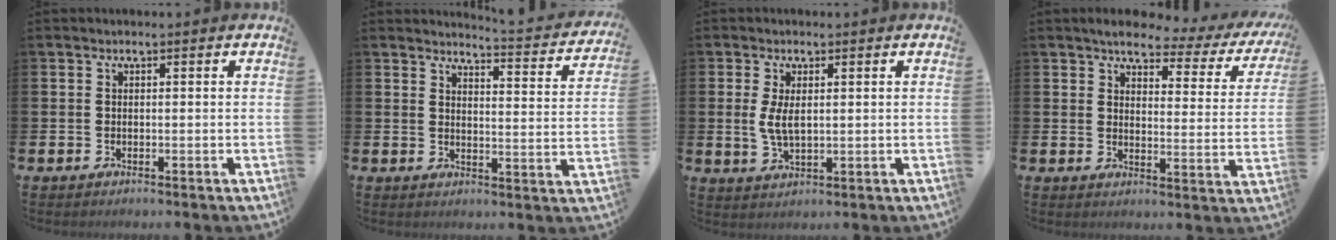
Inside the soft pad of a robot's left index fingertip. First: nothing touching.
{"total": 3.8, "force": [3.7, -0.1, 0.6], "torque": [-0.010, -0.041, 0.057]}
{"total": 3.9, "force": [0.8, 1.7, 3.4], "torque": [-0.059, 0.001, 0.012]}
{"total": 4.4, "force": [3.6, 1.8, 1.9], "torque": [-0.040, -0.024, 0.050]}